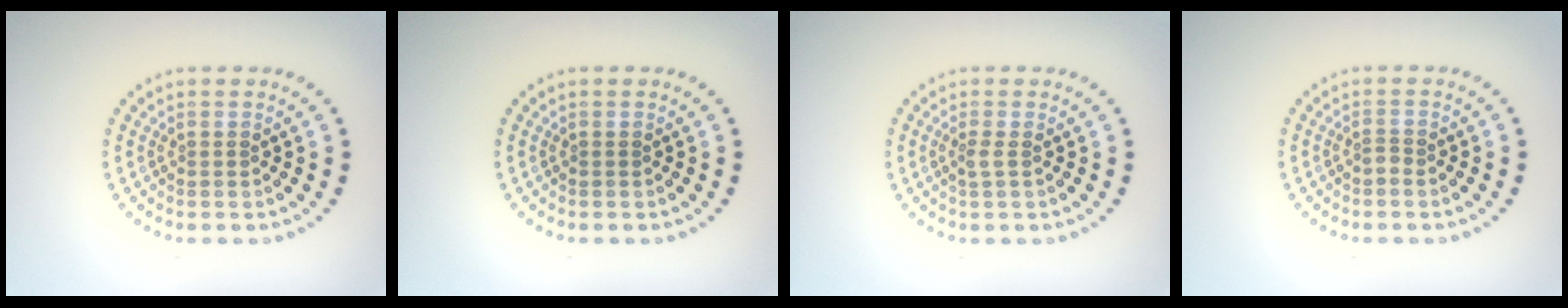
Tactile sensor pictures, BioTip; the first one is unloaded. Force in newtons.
{"total": 0.0}
{"total": 0.9, "press": 0.7, "slide": 0.6}
{"total": 0.9, "press": 0.6, "slide": 0.7}